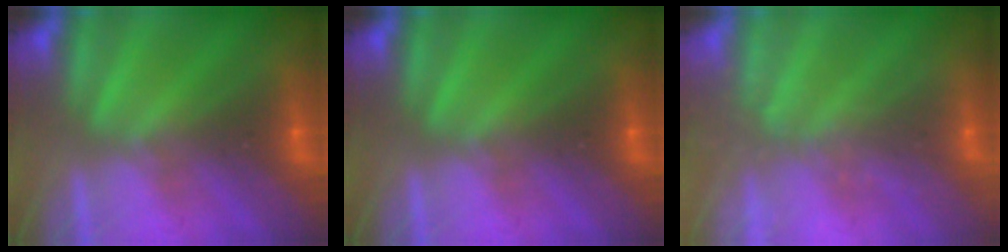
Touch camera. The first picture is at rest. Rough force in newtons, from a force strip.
{"total": 0.0}
{"total": 1.6}